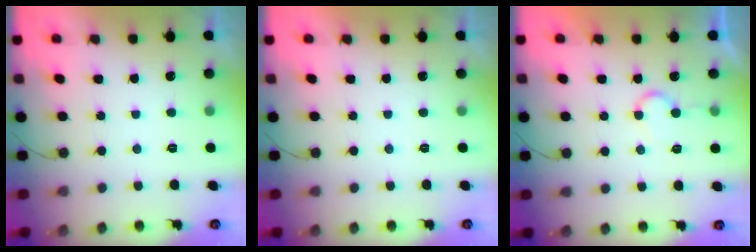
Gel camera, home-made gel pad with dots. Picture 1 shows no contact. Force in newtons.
{"total": 1.8, "press": 1.8, "slide": 0.1}
{"total": 6.3, "press": 6.2, "slide": 0.6}